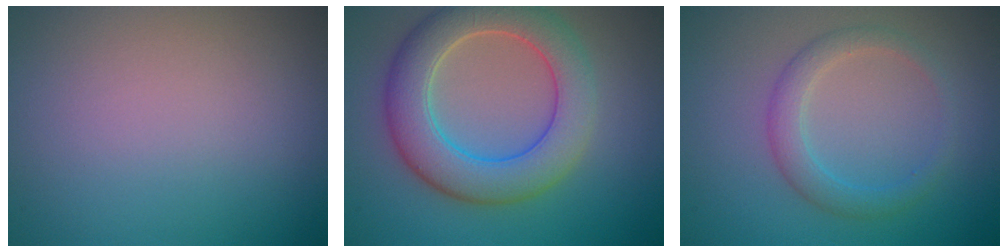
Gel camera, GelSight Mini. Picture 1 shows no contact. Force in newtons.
{"total": 7.1, "press": 7.1, "slide": 0.3}
{"total": 2.4, "press": 2.4, "slide": 0.1}